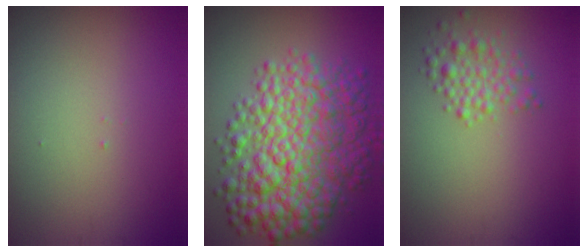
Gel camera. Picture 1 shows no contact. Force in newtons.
{"total": 10.3, "press": 10.3, "slide": 0.1}
{"total": 2.6, "press": 2.6, "slide": 0.1}